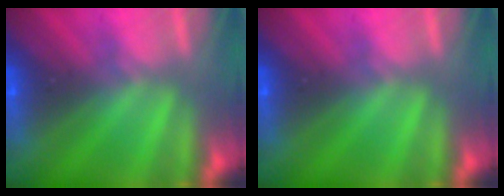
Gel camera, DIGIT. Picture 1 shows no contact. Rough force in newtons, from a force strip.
{"total": 0.0}